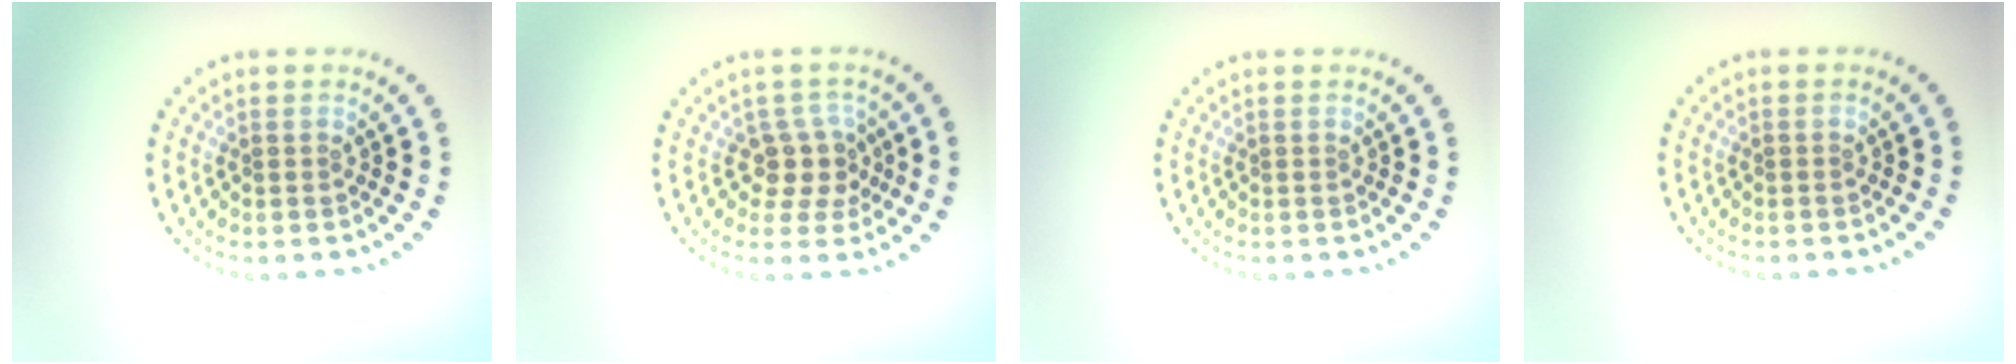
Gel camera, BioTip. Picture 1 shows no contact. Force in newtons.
{"total": 2.9, "press": 2.4, "slide": 1.7}
{"total": 0.0}
{"total": 0.0}